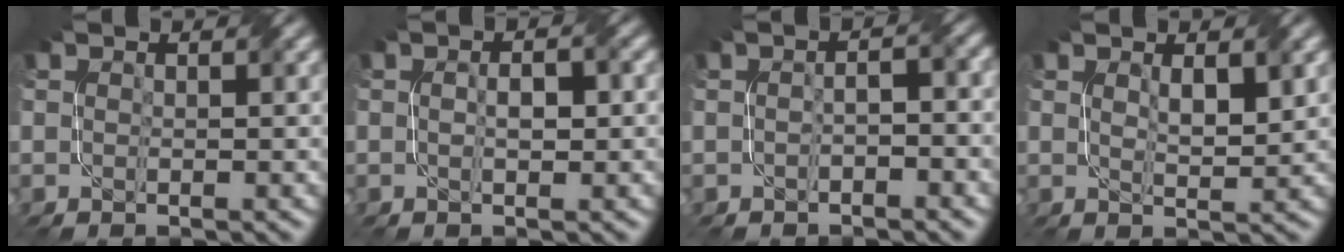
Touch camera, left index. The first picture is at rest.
{"total": 1.8, "force": [-0.1, 0.7, 1.6], "torque": [-0.028, 0.006, -0.001]}
{"total": 1.9, "force": [-0.8, 0.6, 1.7], "torque": [-0.029, 0.004, -0.014]}
{"total": 2.1, "force": [0.9, 0.6, 1.8], "torque": [-0.037, -0.002, 0.021]}